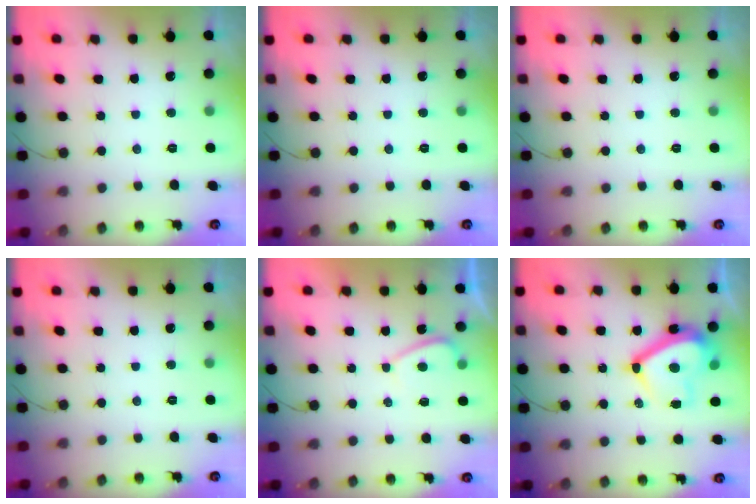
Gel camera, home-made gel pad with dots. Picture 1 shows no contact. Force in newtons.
{"total": 0.0}
{"total": 0.0}
{"total": 0.0}
{"total": 1.9, "press": 1.8, "slide": 0.7}
{"total": 13.8, "press": 13.6, "slide": 2.8}